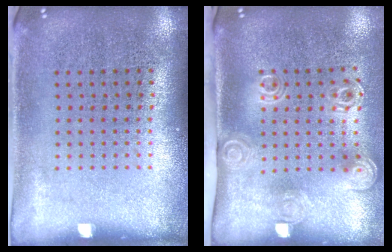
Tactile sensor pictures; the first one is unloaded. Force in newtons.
{"total": 2.1, "press": 1.4, "slide": 1.5}